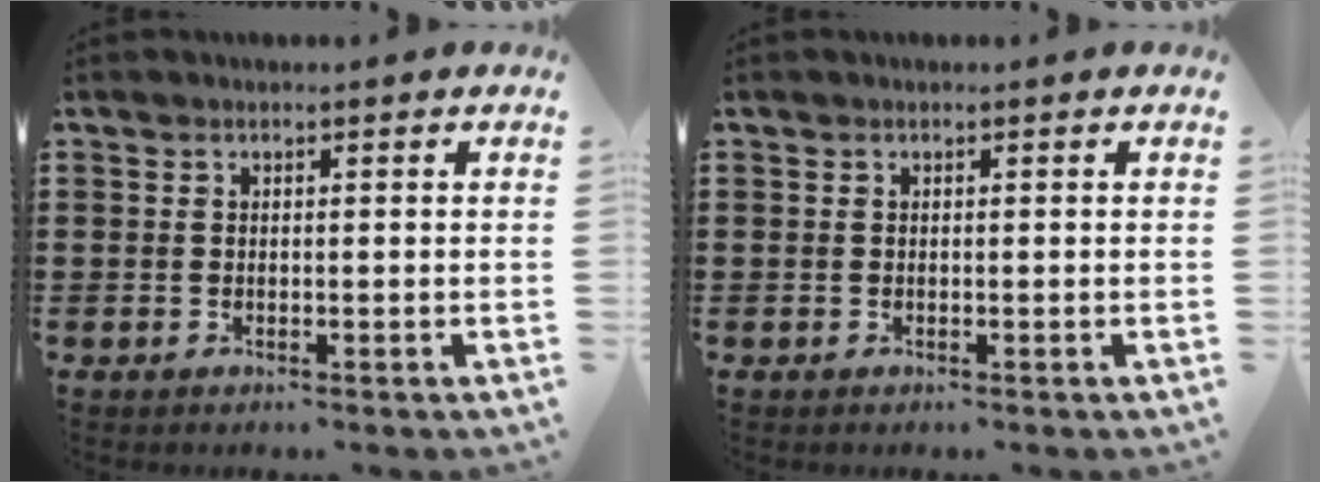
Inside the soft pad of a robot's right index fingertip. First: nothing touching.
{"total": 0.0}